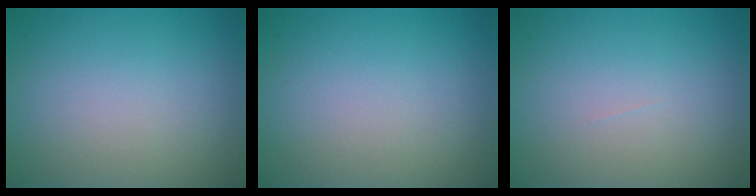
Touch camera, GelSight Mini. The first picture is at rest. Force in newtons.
{"total": 0.0}
{"total": 0.0}